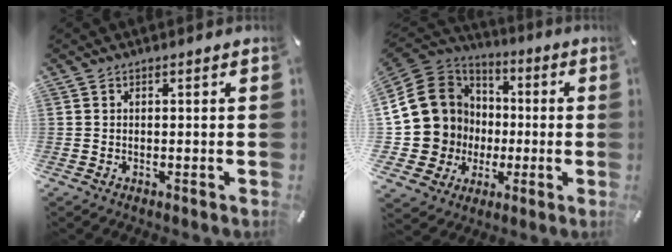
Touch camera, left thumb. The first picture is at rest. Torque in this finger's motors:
{"motor_torque": [0.23, 2.01, 1.18, 0.78, 0.22]}